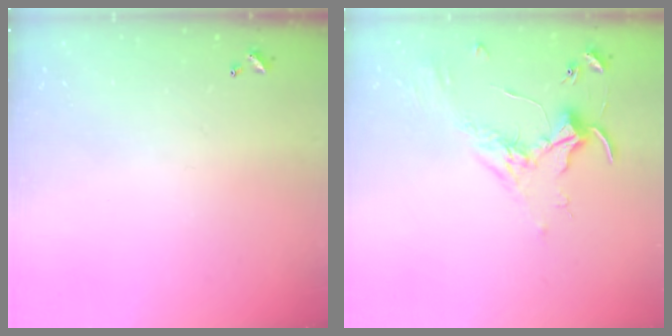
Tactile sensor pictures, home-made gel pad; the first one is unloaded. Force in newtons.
{"total": 1.8, "press": 1.8, "slide": 0.4}